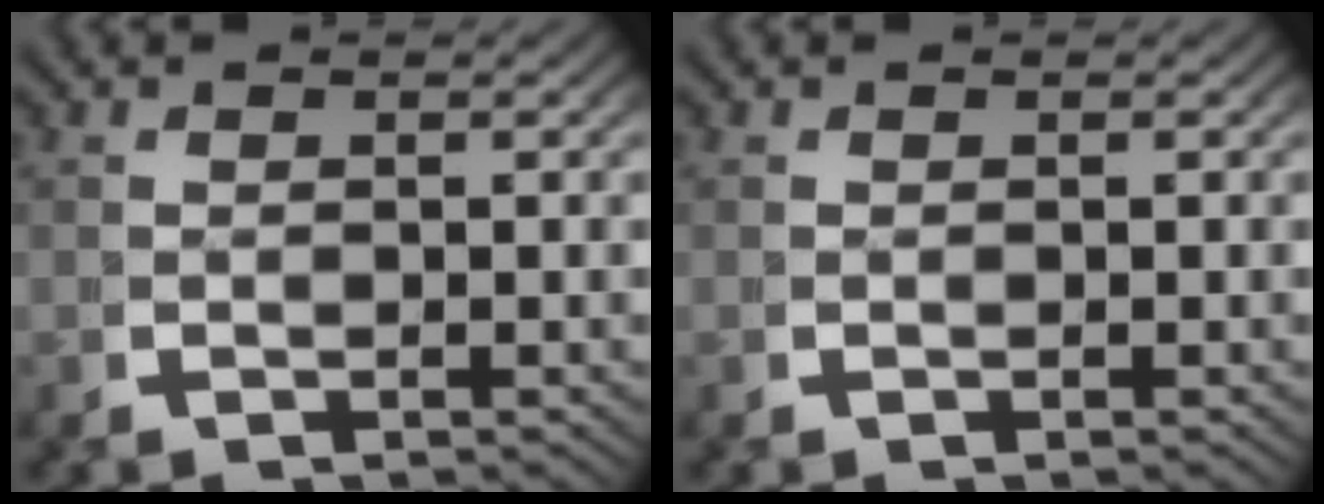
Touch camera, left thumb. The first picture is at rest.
{"total": 0.0}